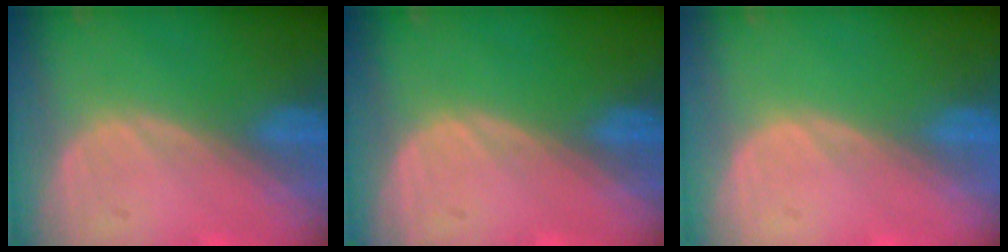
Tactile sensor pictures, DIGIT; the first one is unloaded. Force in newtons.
{"total": 0.0}
{"total": 0.0}